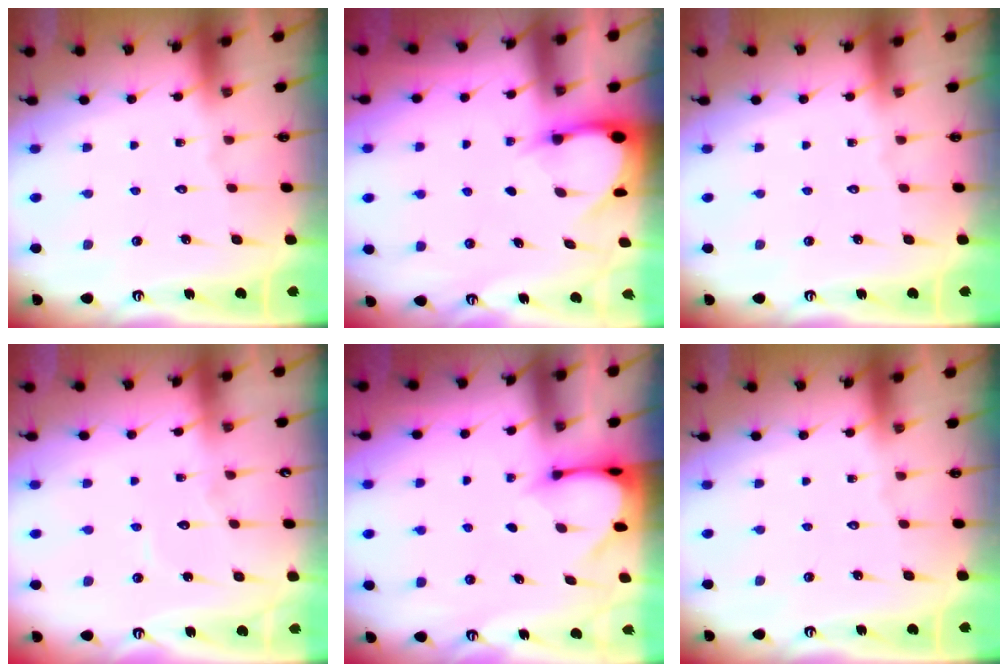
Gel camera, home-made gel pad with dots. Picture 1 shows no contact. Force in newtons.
{"total": 3.2, "press": 3.2, "slide": 0.2}
{"total": 0.0}
{"total": 5.6, "press": 5.6, "slide": 0.4}
{"total": 3.3, "press": 3.3, "slide": 0.3}
{"total": 0.0}